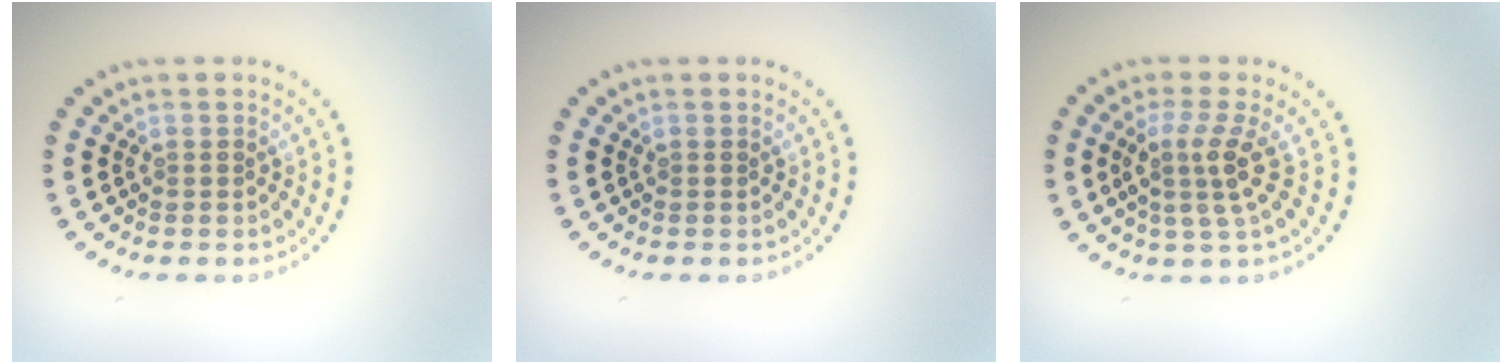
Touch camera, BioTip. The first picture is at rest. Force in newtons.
{"total": 0.0}
{"total": 3.1, "press": 2.3, "slide": 2.1}